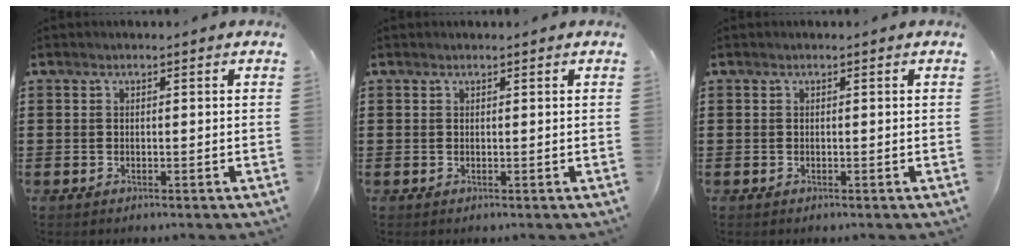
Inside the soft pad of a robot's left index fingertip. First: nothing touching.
{"total": 0.0}
{"total": 0.0}